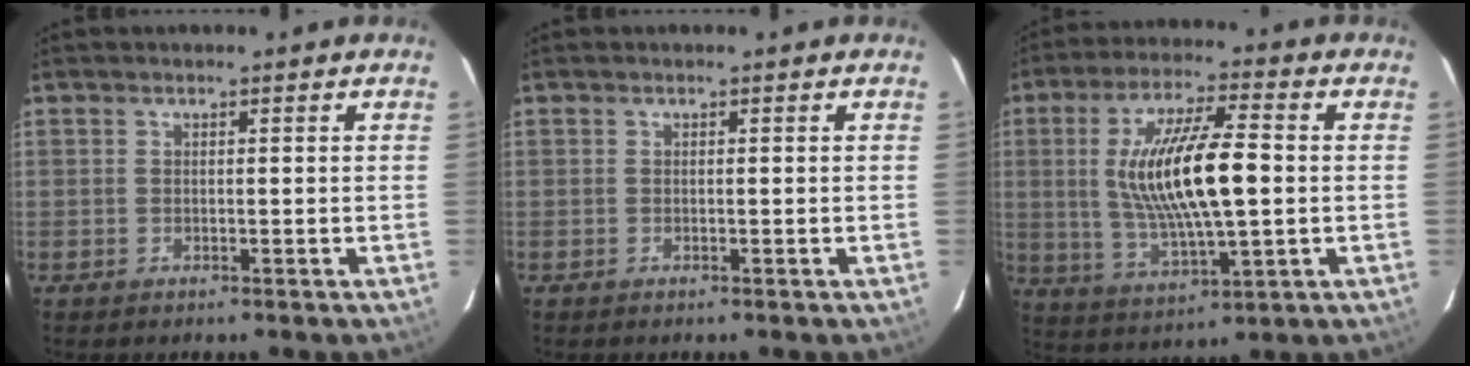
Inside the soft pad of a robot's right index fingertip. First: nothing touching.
{"total": 0.0}
{"total": 16.6, "force": [0.7, 4.3, 16.0], "torque": [-0.300, 0.000, 0.023]}